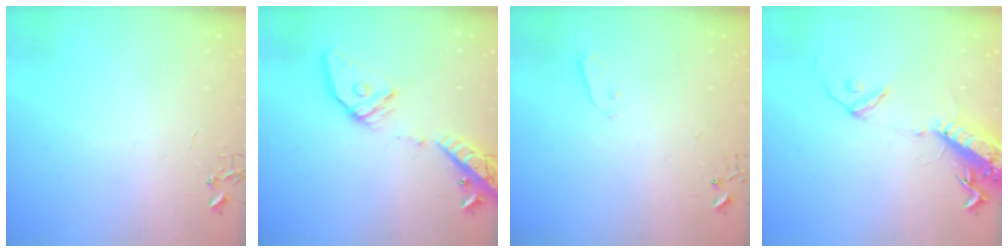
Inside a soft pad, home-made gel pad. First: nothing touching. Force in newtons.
{"total": 18.3, "press": 17.9, "slide": 3.6}
{"total": 2.5, "press": 2.5, "slide": 0.4}
{"total": 16.3, "press": 15.8, "slide": 4.0}